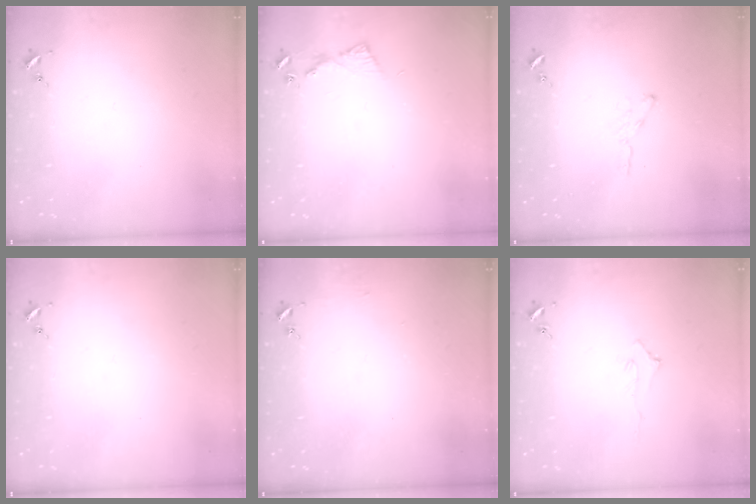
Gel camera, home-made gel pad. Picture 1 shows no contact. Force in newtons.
{"total": 6.1, "press": 6.1, "slide": 0.6}
{"total": 4.3, "press": 4.2, "slide": 0.4}
{"total": 0.0}
{"total": 2.5, "press": 2.5, "slide": 0.2}
{"total": 2.9, "press": 2.9, "slide": 0.4}